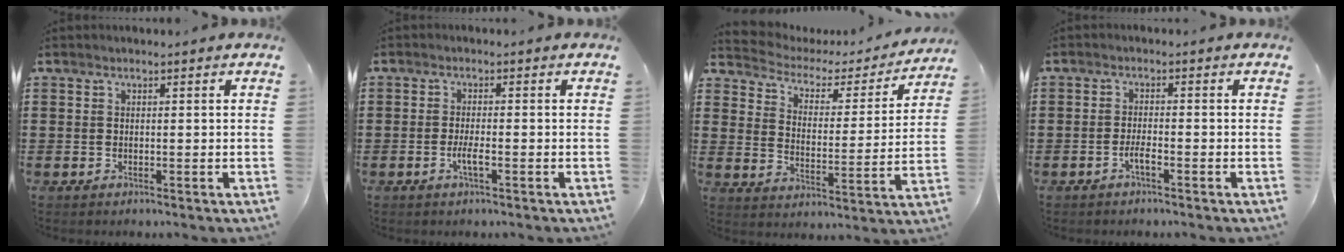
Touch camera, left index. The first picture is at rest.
{"total": 2.5, "force": [-0.9, 0.3, 2.3], "torque": [-0.047, -0.003, -0.017]}
{"total": 2.6, "force": [2.1, 1.4, 0.7], "torque": [-0.034, -0.018, 0.025]}
{"total": 2.0, "force": [-1.2, 0.2, 1.6], "torque": [-0.030, 0.000, -0.021]}